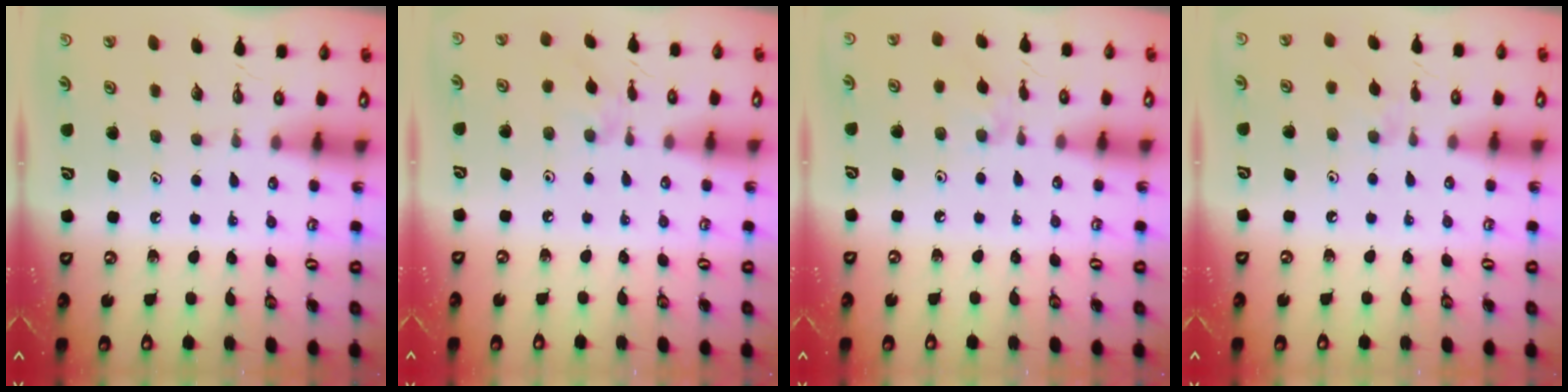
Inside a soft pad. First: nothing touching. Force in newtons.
{"total": 3.4, "press": 3.3, "slide": 0.7}
{"total": 2.9, "press": 2.8, "slide": 0.5}
{"total": 3.4, "press": 3.3, "slide": 0.6}